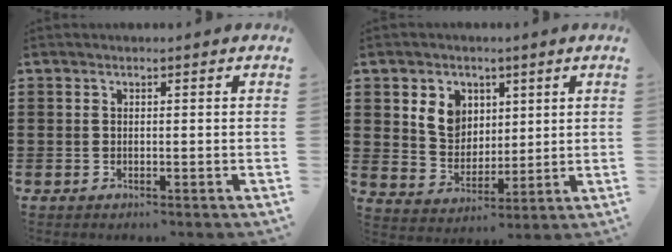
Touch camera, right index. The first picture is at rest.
{"total": 6.3, "force": [2.6, 5.4, 2.0], "torque": [-0.059, 0.013, 0.047]}